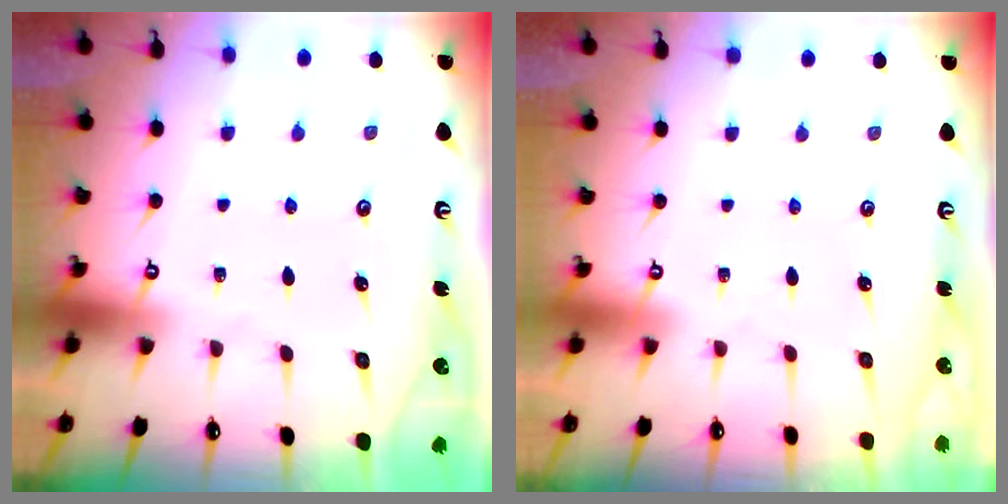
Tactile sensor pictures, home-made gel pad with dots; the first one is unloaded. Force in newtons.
{"total": 0.0}